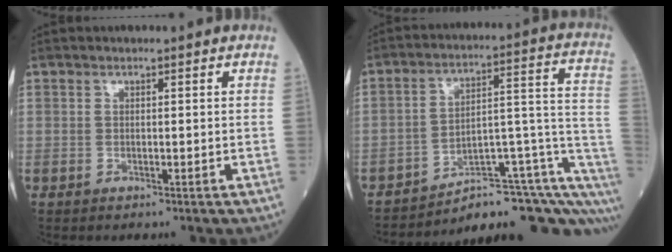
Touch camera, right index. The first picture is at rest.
{"total": 16.7, "force": [-13.8, 3.8, 8.6], "torque": [-0.035, 0.084, -0.183]}